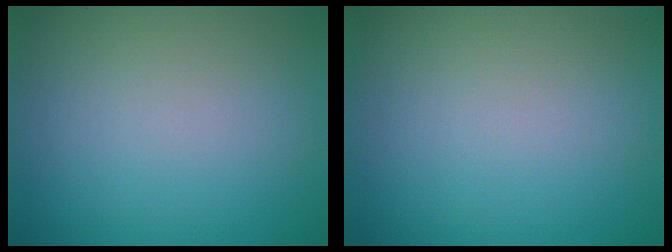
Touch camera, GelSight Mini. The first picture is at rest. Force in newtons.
{"total": 0.0}